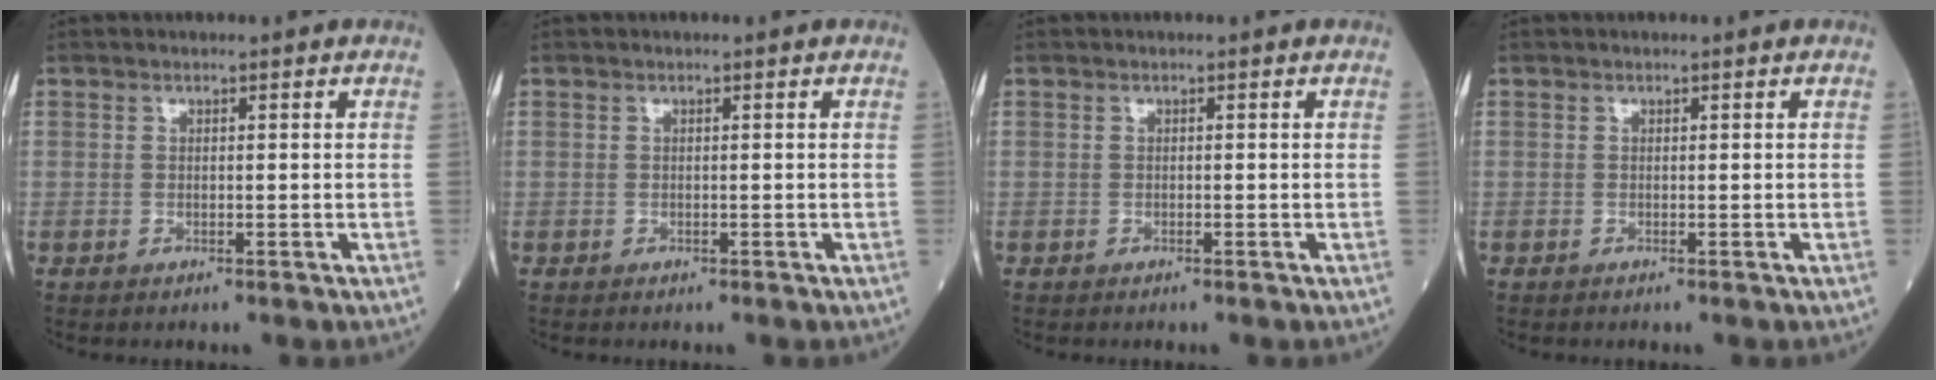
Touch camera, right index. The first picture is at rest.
{"total": 0.0}
{"total": 0.0}
{"total": 0.0}